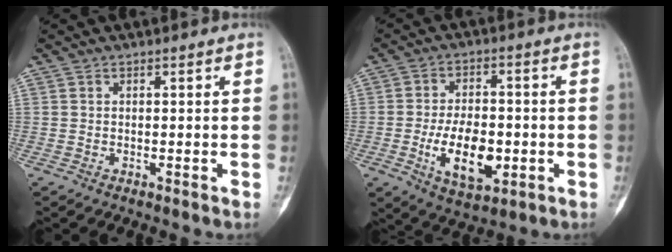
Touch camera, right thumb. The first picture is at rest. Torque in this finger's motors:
{"motor_torque": [1.78, 1.39, 0.78, -1.02, 0.11]}